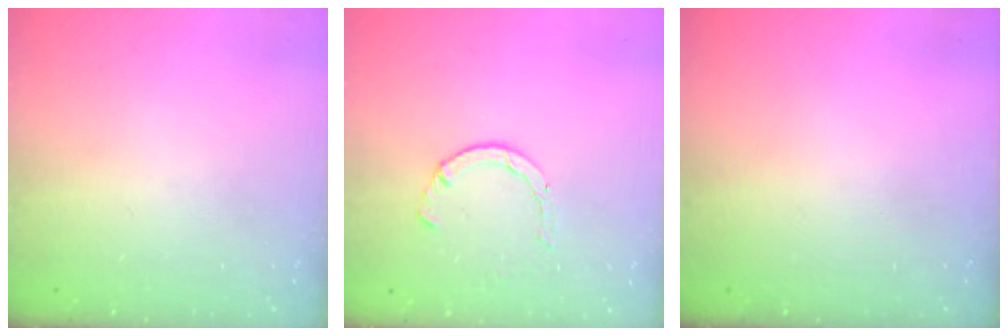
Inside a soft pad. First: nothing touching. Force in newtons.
{"total": 2.1, "press": 2.1, "slide": 0.5}
{"total": 0.0}